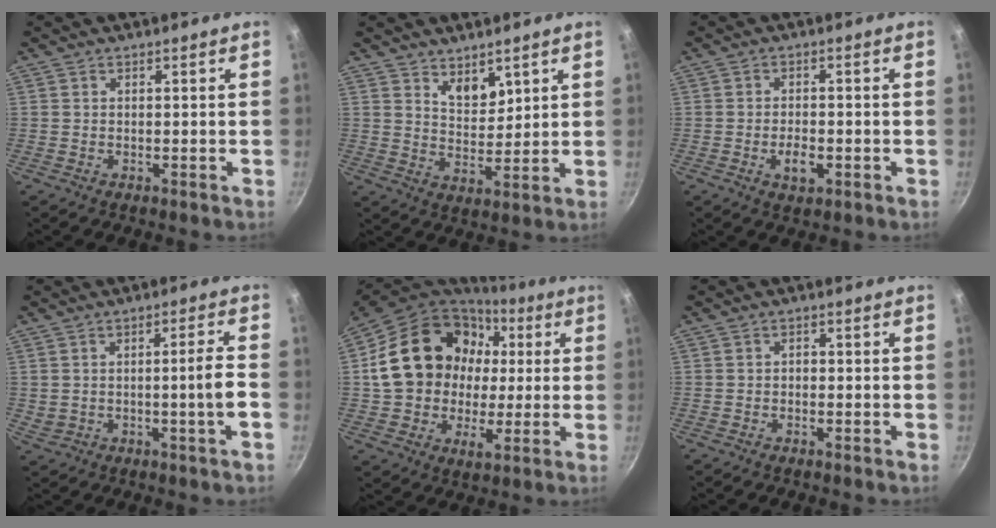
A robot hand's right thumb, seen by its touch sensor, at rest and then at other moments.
{"total": 5.8, "force": [3.8, 3.1, 3.1], "torque": [-0.029, -0.037, 0.066]}
{"total": 4.3, "force": [-1.4, 2.2, 3.4], "torque": [-0.054, 0.008, -0.024]}
{"total": 6.1, "force": [-0.8, 0.5, 6.1], "torque": [-0.099, 0.015, -0.002]}
{"total": 23.2, "force": [4.0, 18.3, 13.7], "torque": [-0.210, 0.025, 0.067]}
{"total": 1.2, "force": [-0.5, 0.9, 0.6], "torque": [-0.009, 0.005, -0.010]}